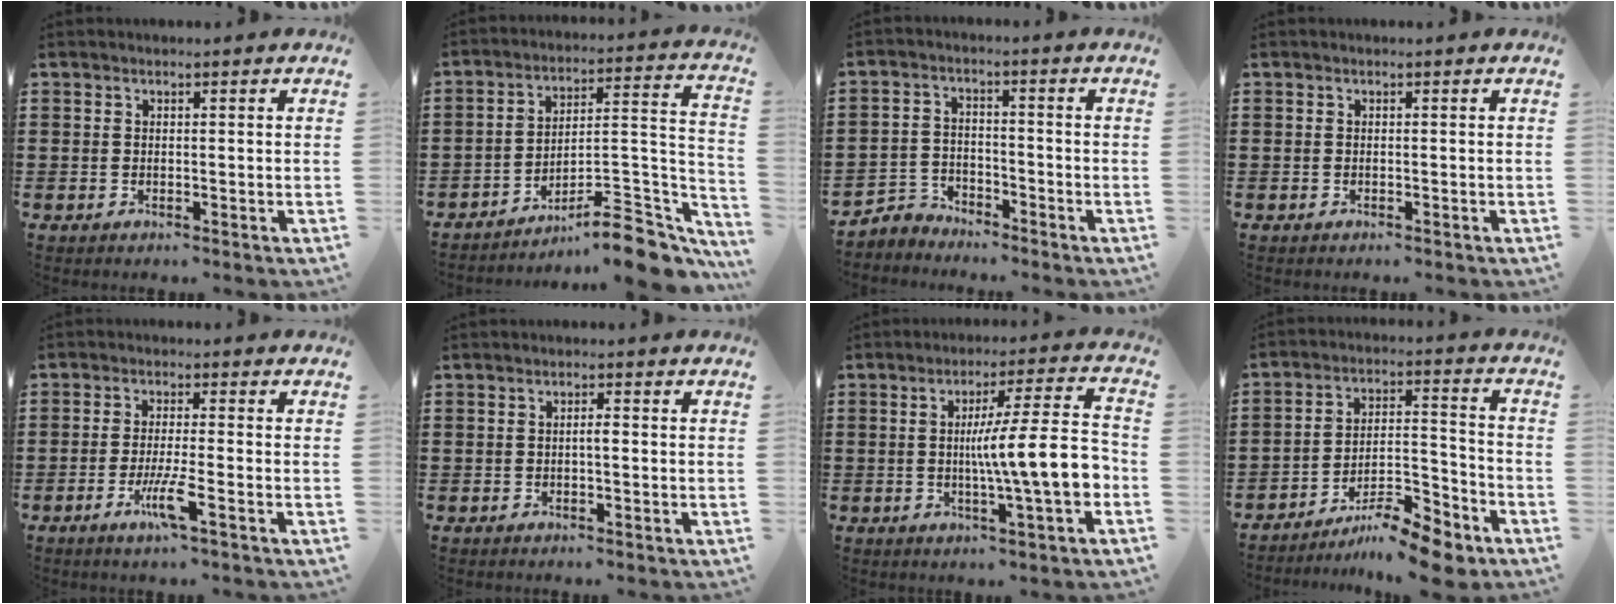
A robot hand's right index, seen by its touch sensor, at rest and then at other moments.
{"total": 10.2, "force": [-8.1, 2.4, 5.7], "torque": [-0.069, 0.020, -0.155]}
{"total": 3.5, "force": [-3.3, 1.1, 0.1], "torque": [-0.018, 0.003, -0.074]}
{"total": 0.0}
{"total": 5.5, "force": [-2.8, 0.1, 4.8], "torque": [-0.098, -0.017, -0.052]}
{"total": 1.3, "force": [-0.3, 0.2, 1.2], "torque": [-0.023, -0.001, -0.005]}
{"total": 11.8, "force": [-1.4, 1.3, 11.6], "torque": [-0.176, -0.011, -0.030]}
{"total": 10.5, "force": [-8.9, 2.1, 5.1], "torque": [-0.074, 0.033, -0.167]}